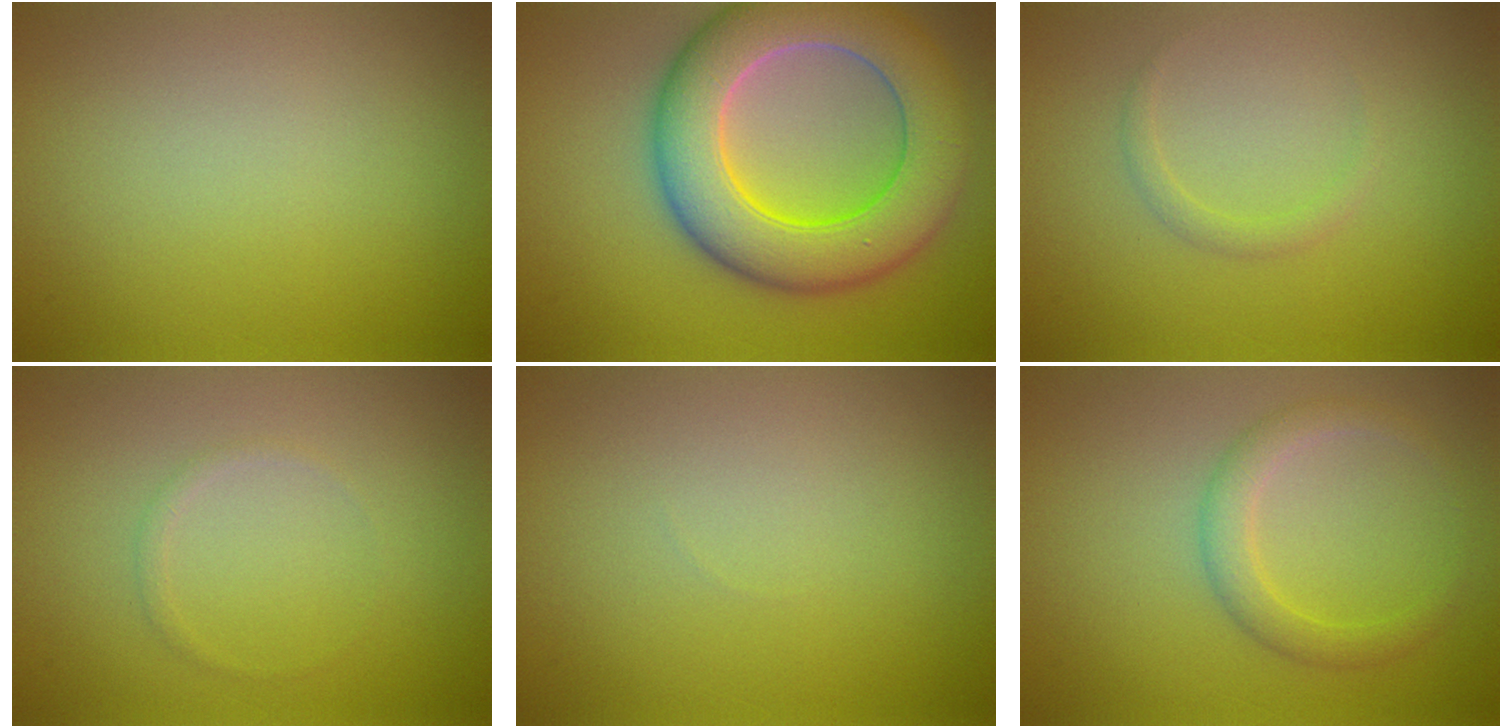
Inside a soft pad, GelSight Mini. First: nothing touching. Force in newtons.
{"total": 10.4, "press": 10.4, "slide": 0.6}
{"total": 1.0, "press": 1.0, "slide": 0.0}
{"total": 0.6, "press": 0.6, "slide": 0.1}
{"total": 0.5, "press": 0.5, "slide": 0.0}
{"total": 2.4, "press": 2.4, "slide": 0.2}